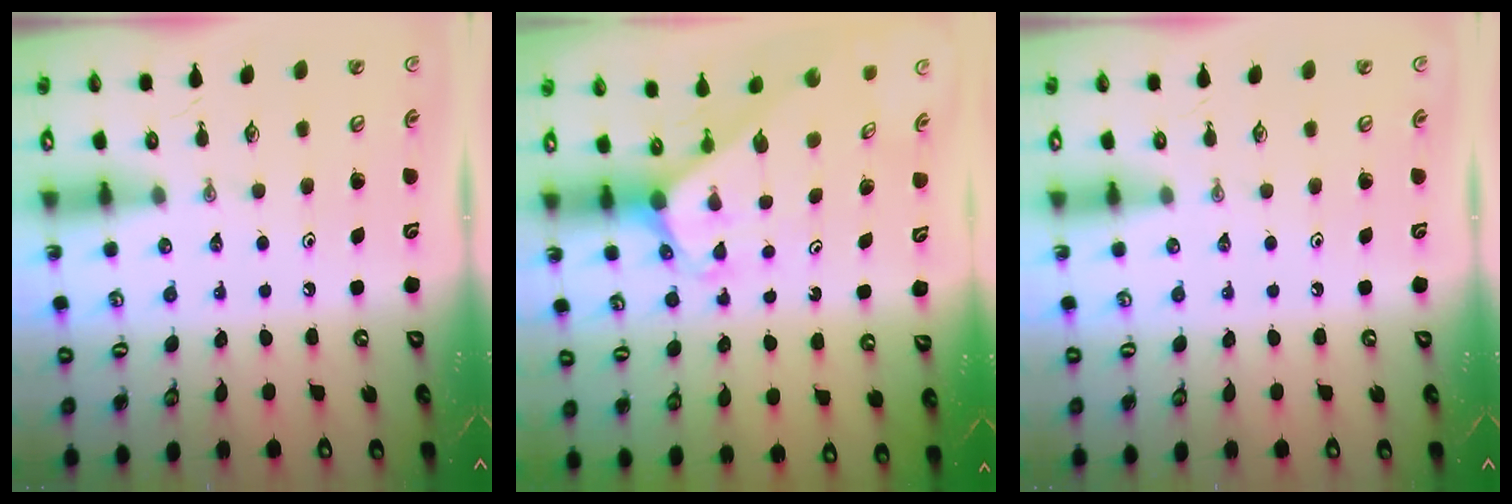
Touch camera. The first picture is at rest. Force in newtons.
{"total": 2.0, "press": 2.0, "slide": 0.1}
{"total": 0.0}